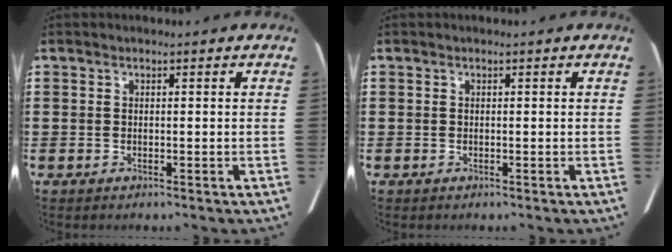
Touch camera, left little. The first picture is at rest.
{"total": 0.0}